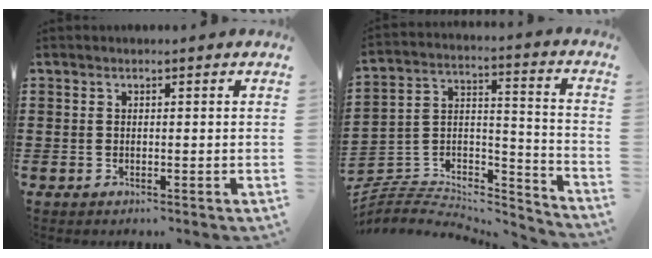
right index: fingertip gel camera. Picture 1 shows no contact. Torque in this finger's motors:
{"motor_torque": [-0.56, 0.09, -1.05, -0.21]}